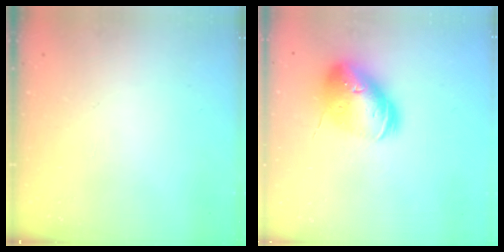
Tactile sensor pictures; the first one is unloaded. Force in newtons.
{"total": 18.2, "press": 18.0, "slide": 2.6}